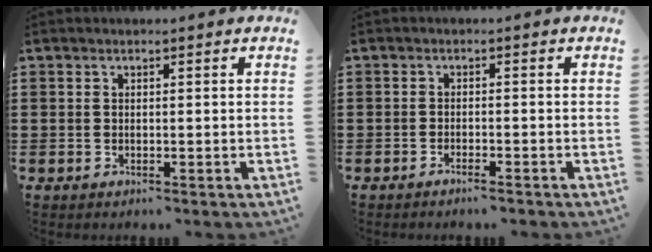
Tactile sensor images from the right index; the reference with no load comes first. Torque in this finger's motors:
{"motor_torque": [0.11, 0.13, 0.04, -0.01]}